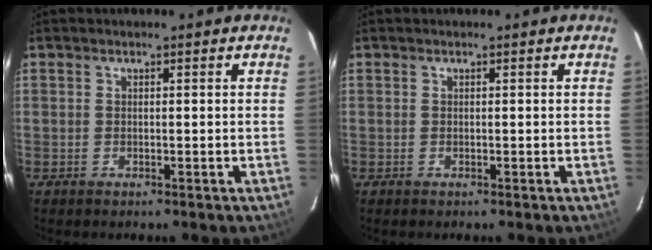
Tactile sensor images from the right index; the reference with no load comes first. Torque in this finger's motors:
{"motor_torque": [0.00, 0.00, 0.00, 0.00]}